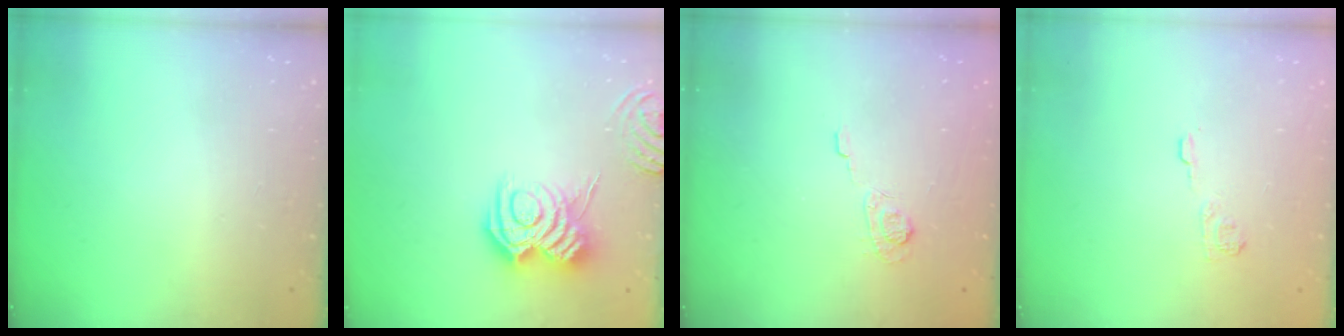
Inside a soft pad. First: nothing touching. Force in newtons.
{"total": 9.6, "press": 9.6, "slide": 0.4}
{"total": 3.2, "press": 2.8, "slide": 1.6}
{"total": 3.9, "press": 3.7, "slide": 1.3}